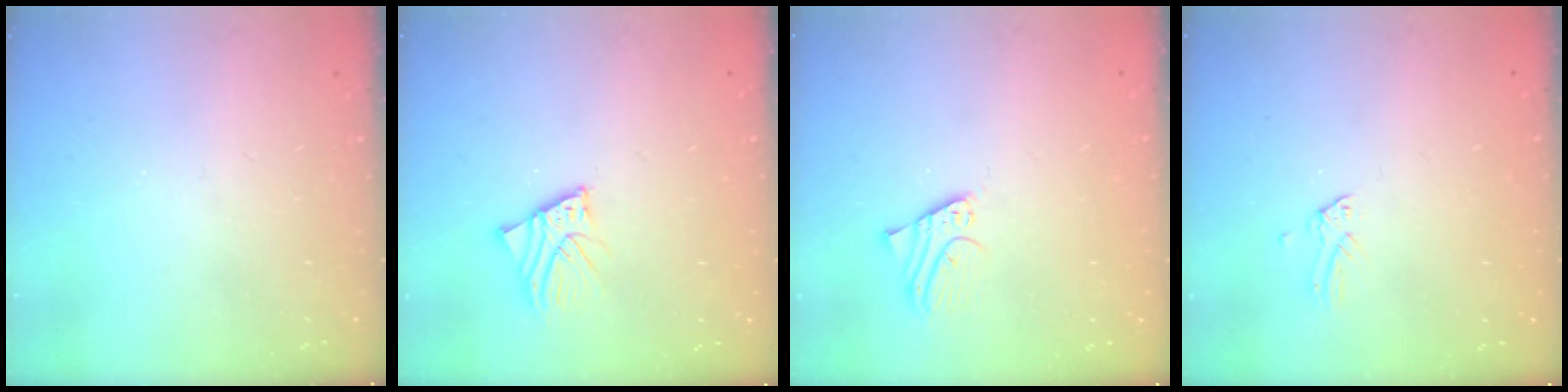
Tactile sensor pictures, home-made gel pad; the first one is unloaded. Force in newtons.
{"total": 3.9, "press": 3.9, "slide": 0.5}
{"total": 1.7, "press": 1.6, "slide": 0.1}
{"total": 0.0}